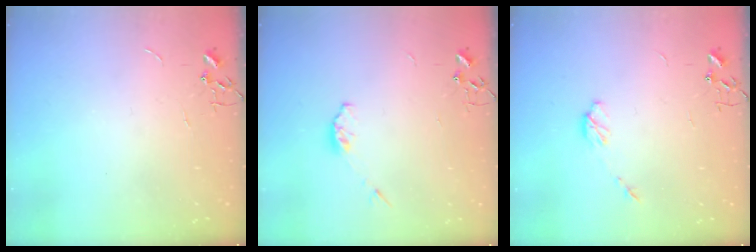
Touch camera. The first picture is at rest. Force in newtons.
{"total": 4.1, "press": 4.0, "slide": 0.7}
{"total": 4.6, "press": 4.6, "slide": 0.5}